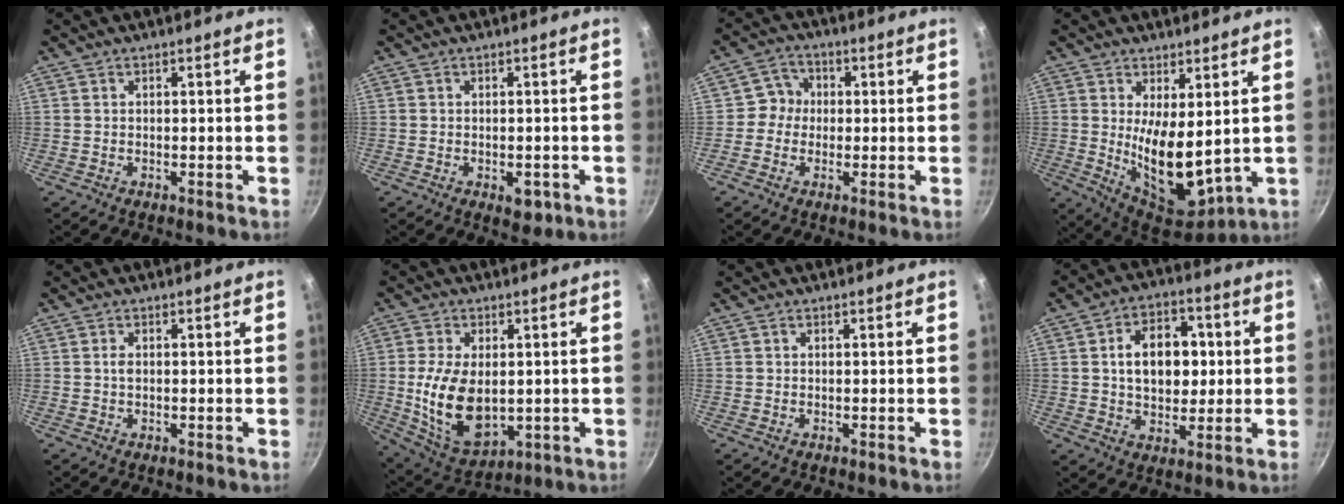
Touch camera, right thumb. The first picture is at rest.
{"total": 5.8, "force": [-2.0, 3.3, 4.2], "torque": [-0.028, 0.010, -0.018]}
{"total": 4.7, "force": [0.0, 4.5, 1.4], "torque": [0.009, 0.012, -0.014]}
{"total": 13.3, "force": [1.5, 6.1, 11.7], "torque": [-0.166, -0.042, 0.045]}
{"total": 1.1, "force": [0.1, 0.7, 0.8], "torque": [-0.015, 0.001, 0.001]}
{"total": 14.6, "force": [-0.2, 8.8, 11.7], "torque": [-0.201, -0.015, 0.017]}
{"total": 0.0}
{"total": 13.0, "force": [1.6, 9.2, 9.1], "torque": [-0.100, 0.011, 0.022]}